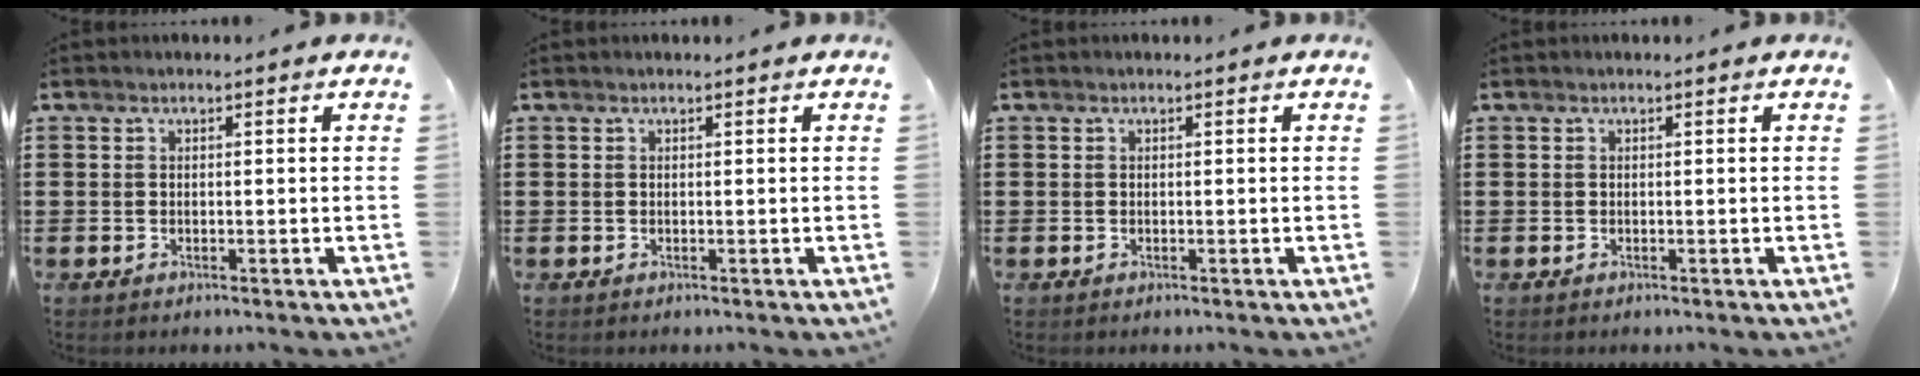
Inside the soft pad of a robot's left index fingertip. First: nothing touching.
{"total": 0.0}
{"total": 0.0}
{"total": 0.0}